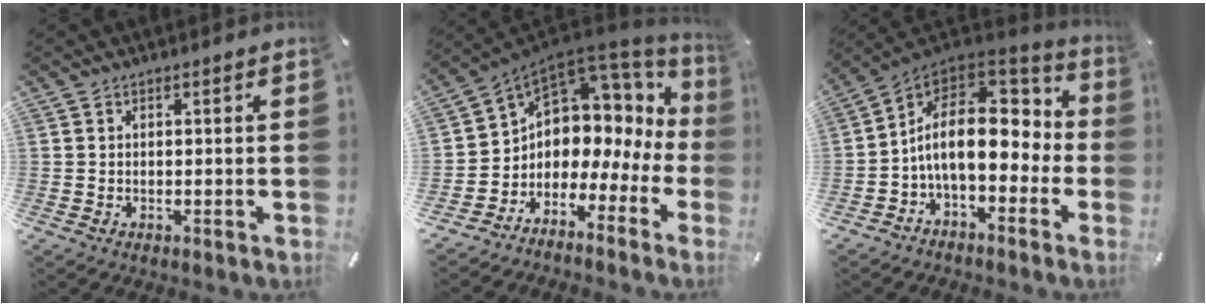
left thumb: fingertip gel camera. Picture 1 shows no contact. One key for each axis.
{"total": 6.8, "fx": 2.2, "fy": 6.4, "fz": 1.1, "tx": -0.037, "ty": -0.049, "tz": 0.045}
{"total": 16.8, "fx": 0.6, "fy": 10.1, "fz": 13.3, "tx": -0.246, "ty": -0.007, "tz": 0.011}